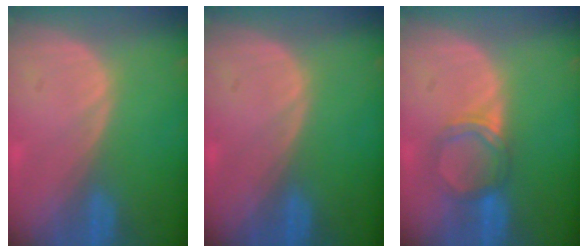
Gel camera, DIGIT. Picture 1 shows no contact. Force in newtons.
{"total": 0.0}
{"total": 4.1, "press": 3.8, "slide": 1.6}